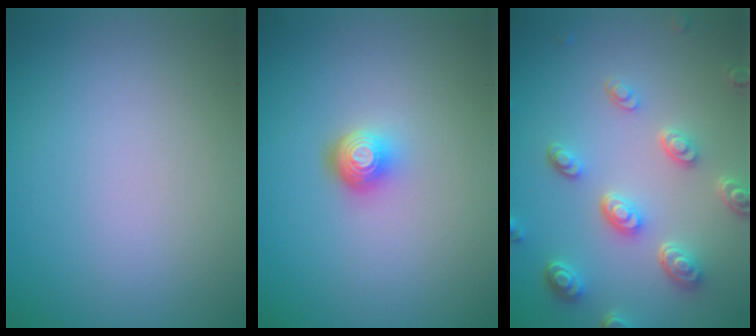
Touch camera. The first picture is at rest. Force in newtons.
{"total": 2.3, "press": 1.5, "slide": 1.8}
{"total": 5.3, "press": 3.9, "slide": 3.6}